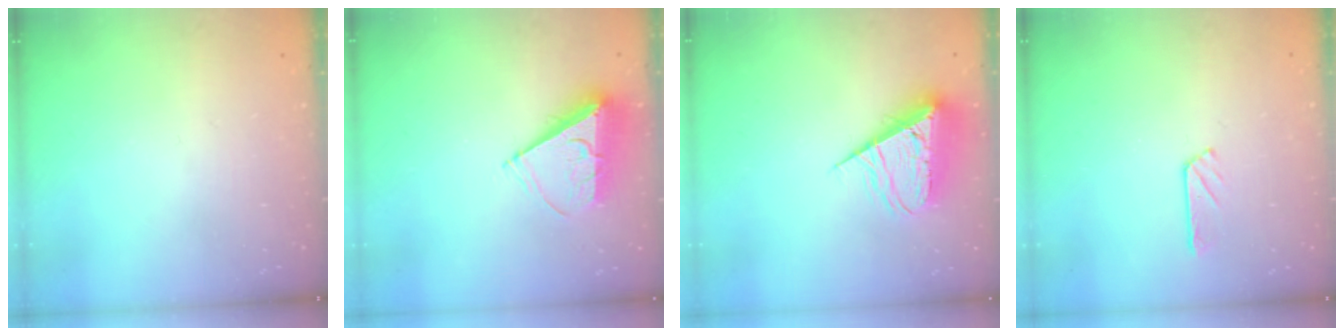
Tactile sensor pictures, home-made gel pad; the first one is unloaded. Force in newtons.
{"total": 7.5, "press": 7.5, "slide": 0.5}
{"total": 10.2, "press": 10.2, "slide": 0.6}
{"total": 2.4, "press": 2.3, "slide": 0.3}